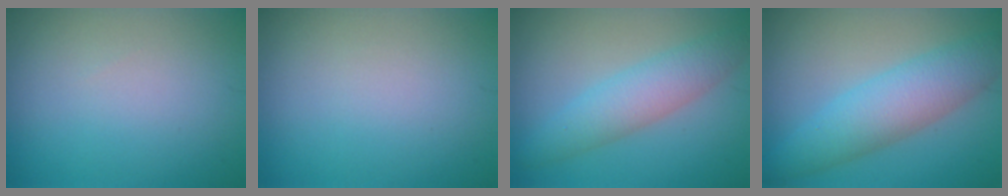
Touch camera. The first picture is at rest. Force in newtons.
{"total": 0.0}
{"total": 4.1, "press": 4.1, "slide": 0.1}
{"total": 5.6, "press": 5.6, "slide": 0.1}